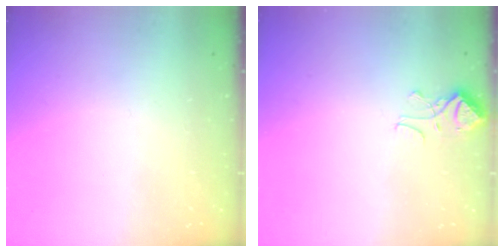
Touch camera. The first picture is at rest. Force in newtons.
{"total": 2.9, "press": 2.8, "slide": 0.8}